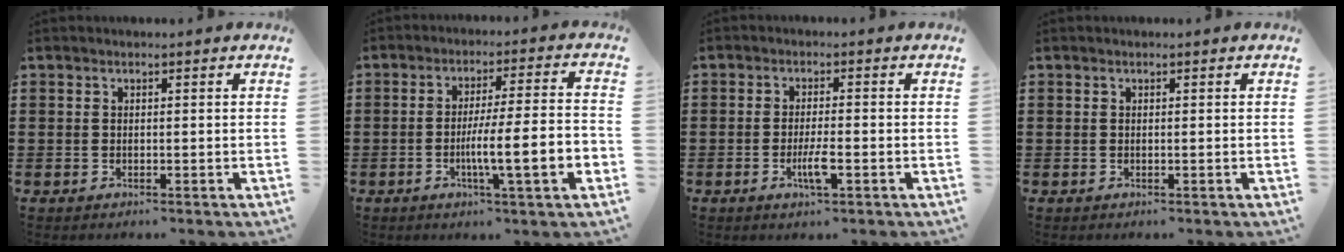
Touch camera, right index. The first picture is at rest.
{"total": 9.2, "force": [-3.0, 0.4, 8.7], "torque": [-0.153, -0.010, -0.057]}
{"total": 3.8, "force": [-1.6, 0.6, 3.4], "torque": [-0.072, -0.005, -0.032]}
{"total": 0.0}